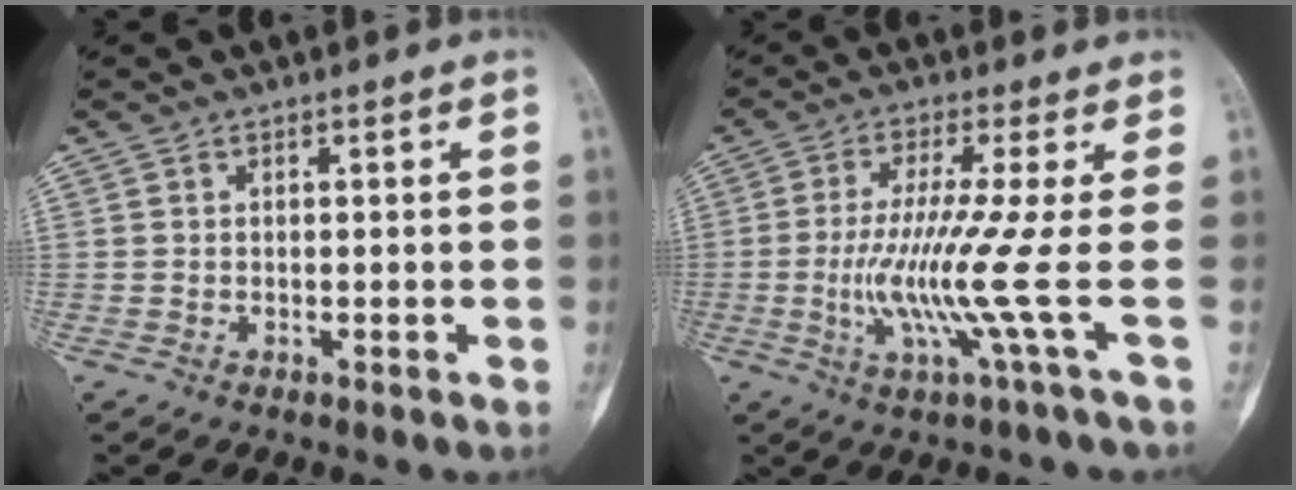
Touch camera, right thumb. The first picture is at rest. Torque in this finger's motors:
{"motor_torque": [1.18, 1.15, 0.47, 0.02, 0.25]}